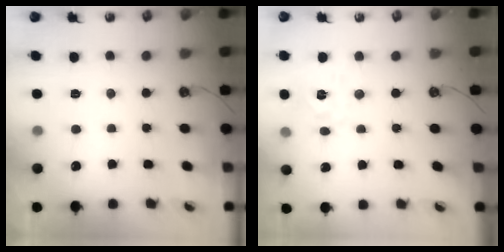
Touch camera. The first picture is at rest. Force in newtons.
{"total": 7.8, "press": 7.7, "slide": 0.7}